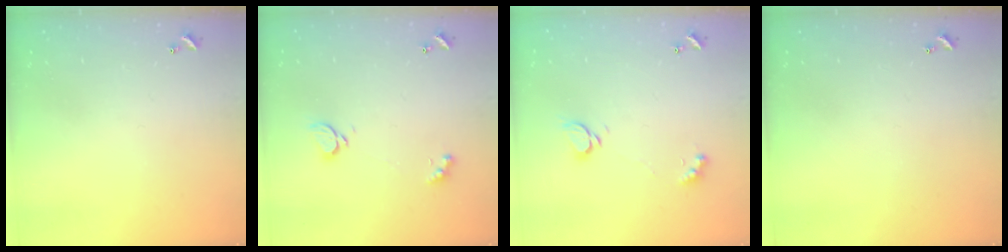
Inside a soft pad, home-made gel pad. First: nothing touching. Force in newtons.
{"total": 1.6, "press": 1.5, "slide": 0.5}
{"total": 2.3, "press": 2.2, "slide": 0.3}
{"total": 0.0}